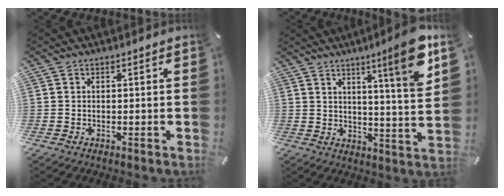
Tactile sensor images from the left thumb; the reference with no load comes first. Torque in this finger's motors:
{"motor_torque": [2.33, 2.27, 1.36, -1.39, 0.21]}